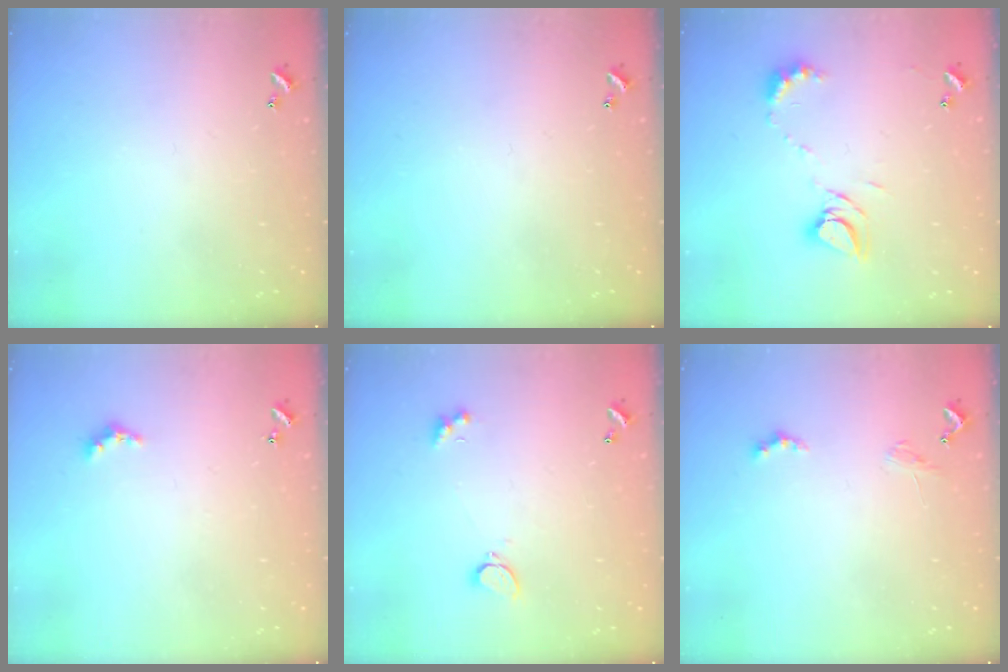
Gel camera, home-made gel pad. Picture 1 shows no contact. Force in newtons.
{"total": 0.0}
{"total": 8.2, "press": 8.2, "slide": 0.9}
{"total": 2.4, "press": 2.3, "slide": 0.5}
{"total": 2.2, "press": 2.1, "slide": 0.6}
{"total": 1.1, "press": 1.1, "slide": 0.4}